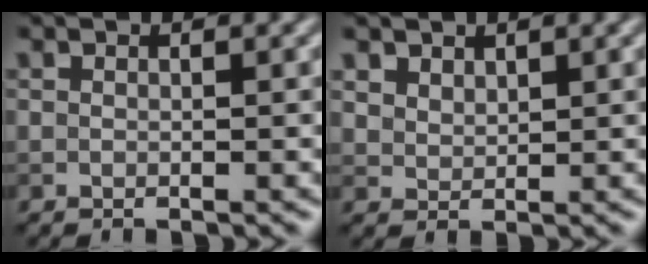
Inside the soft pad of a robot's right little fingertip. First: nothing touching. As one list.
[{"total": 2.2, "force": [1.7, 1.3, 0.6], "torque": [-0.022, -0.010, 0.045]}]